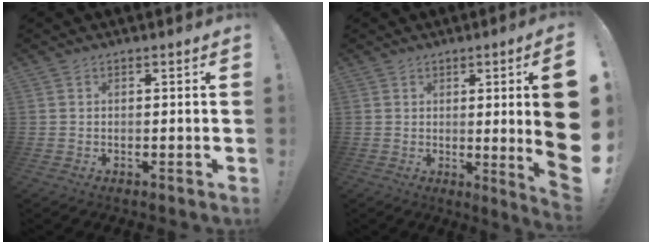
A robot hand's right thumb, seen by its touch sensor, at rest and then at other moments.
{"total": 11.0, "force": [0.9, -1.2, 10.9], "torque": [-0.161, -0.024, 0.008]}